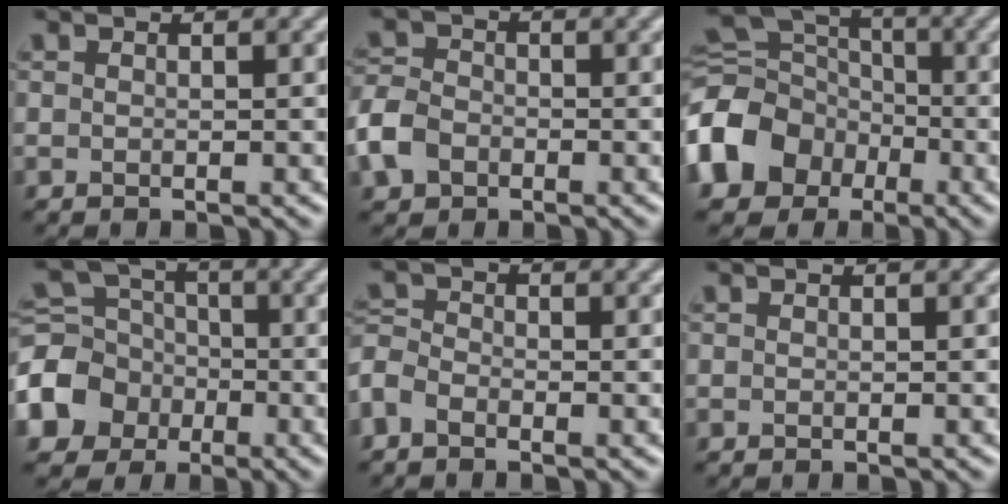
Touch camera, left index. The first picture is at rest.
{"total": 3.9, "force": [-1.7, 3.0, 1.8], "torque": [-0.046, 0.007, -0.047]}
{"total": 11.1, "force": [-4.1, 9.2, 4.8], "torque": [-0.114, -0.012, -0.095]}
{"total": 6.9, "force": [-2.5, 5.9, 2.7], "torque": [-0.072, 0.003, -0.063]}
{"total": 2.9, "force": [-1.7, 1.8, 1.4], "torque": [-0.035, 0.008, -0.051]}
{"total": 0.0}